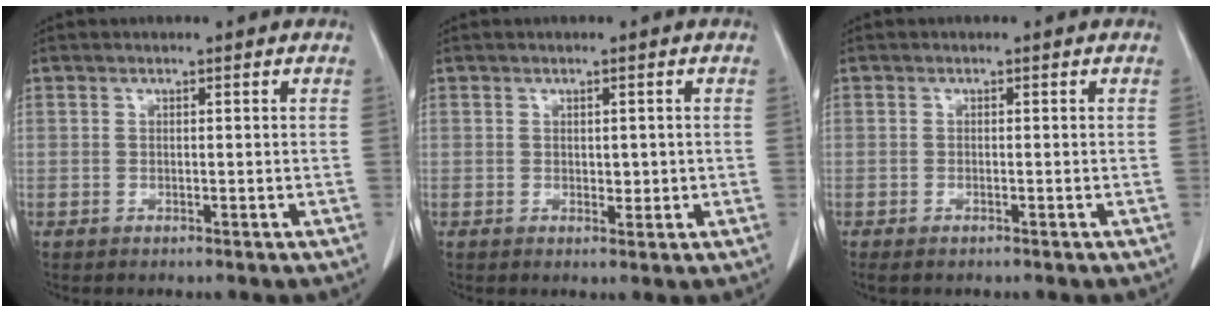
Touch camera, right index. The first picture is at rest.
{"total": 1.7, "force": [0.1, 1.1, 1.4], "torque": [-0.017, -0.002, 0.005]}
{"total": 0.7, "force": [-0.5, 0.1, 0.4], "torque": [-0.007, -0.002, -0.006]}